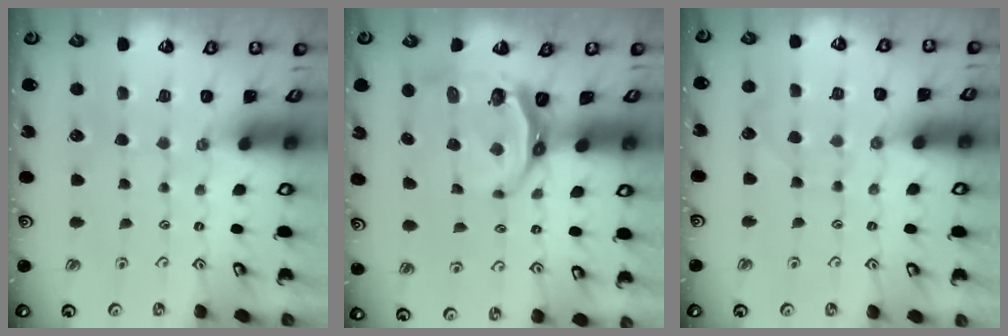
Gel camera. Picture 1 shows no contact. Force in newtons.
{"total": 6.4, "press": 5.5, "slide": 3.3}
{"total": 4.5, "press": 4.5, "slide": 0.5}